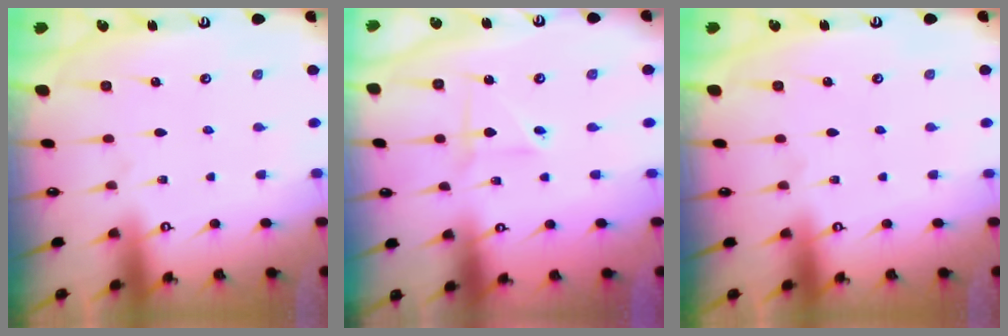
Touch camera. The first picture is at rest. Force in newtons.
{"total": 2.1, "press": 2.0, "slide": 0.5}
{"total": 0.0}